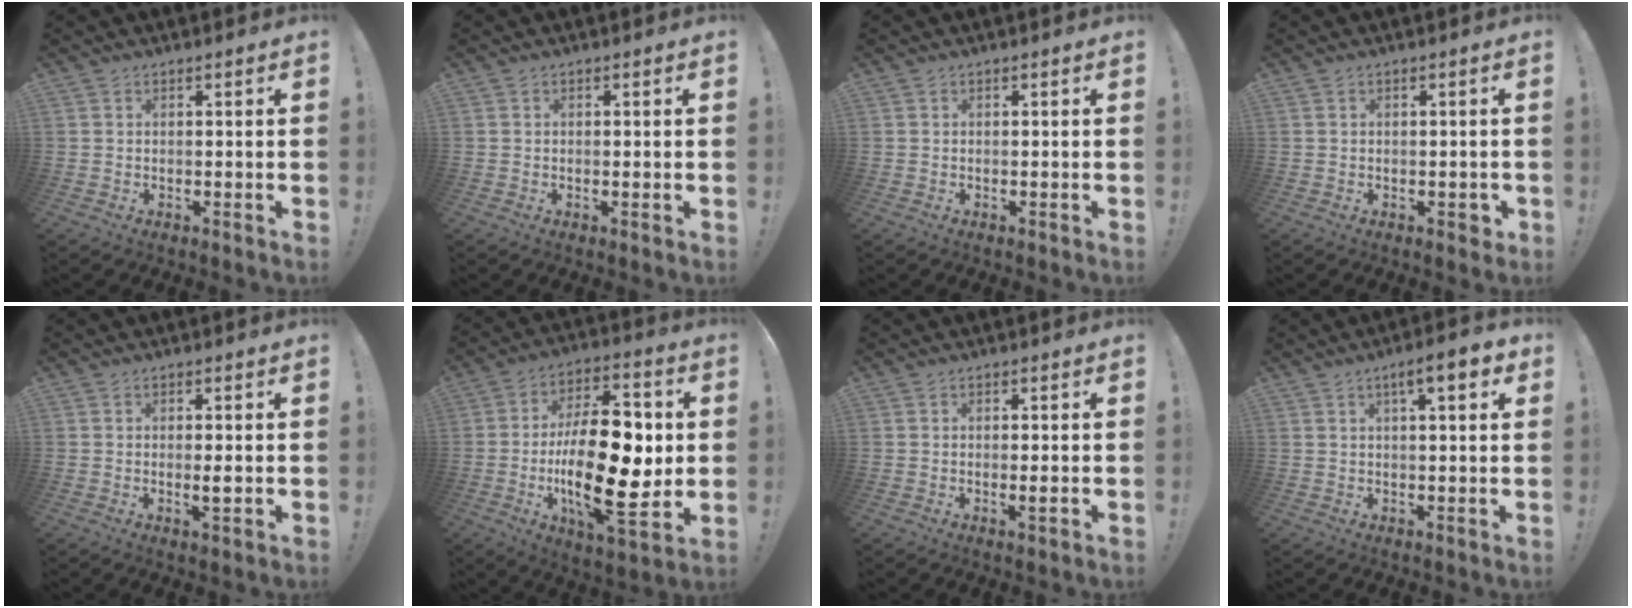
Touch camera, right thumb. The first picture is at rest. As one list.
[{"total": 0.5, "force": [0.0, 0.0, 0.5], "torque": [-0.009, -0.001, 0.000]}, {"total": 0.0}, {"total": 2.4, "force": [-0.6, 1.4, 1.9], "torque": [-0.025, 0.006, -0.007]}, {"total": 2.8, "force": [-0.4, 0.3, 2.7], "torque": [-0.043, -0.001, -0.007]}, {"total": 27.0, "force": [-2.3, 12.5, 23.8], "torque": [-0.415, 0.007, -0.035]}, {"total": 2.1, "force": [-0.4, 0.1, 2.0], "torque": [-0.031, -0.002, -0.007]}, {"total": 6.8, "force": [2.9, 1.4, 6.0], "torque": [-0.083, -0.010, 0.041]}]